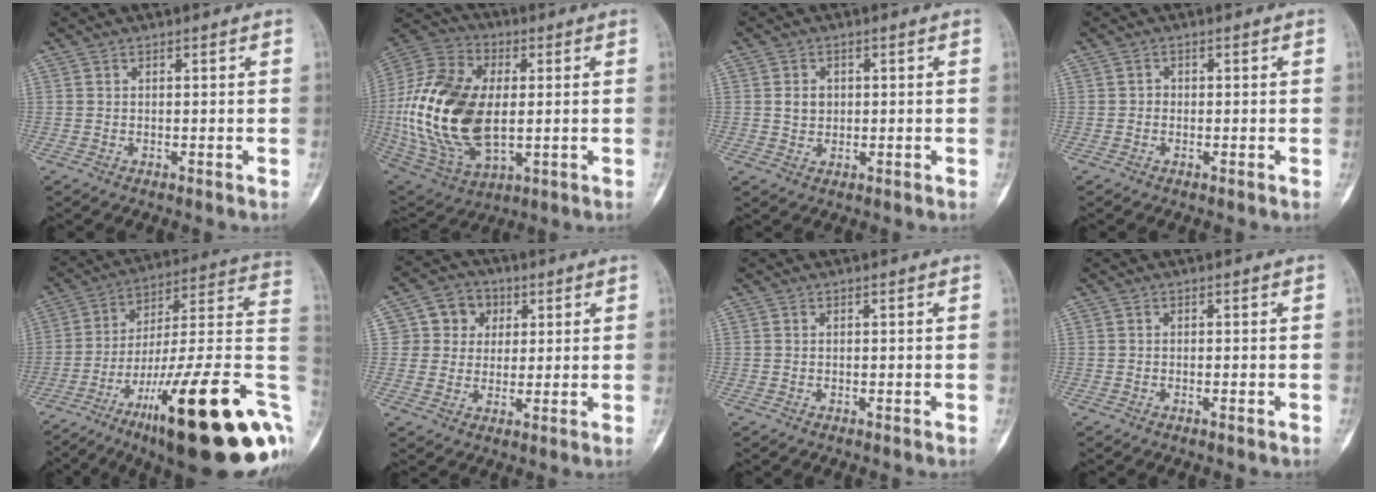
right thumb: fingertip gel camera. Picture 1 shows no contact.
{"total": 25.0, "force": [-0.1, 14.8, 20.2], "torque": [-0.410, -0.007, 0.008]}
{"total": 3.2, "force": [0.3, 2.7, 1.6], "torque": [-0.005, 0.001, 0.008]}
{"total": 0.9, "force": [-0.2, 0.9, 0.2], "torque": [0.008, 0.005, -0.007]}
{"total": 33.9, "force": [-11.9, 8.2, 30.7], "torque": [-0.359, 0.060, -0.180]}
{"total": 7.8, "force": [2.1, 7.3, 2.0], "torque": [0.015, 0.003, 0.030]}
{"total": 0.0}
{"total": 0.5, "force": [-0.3, 0.2, 0.3], "torque": [-0.006, 0.006, -0.003]}